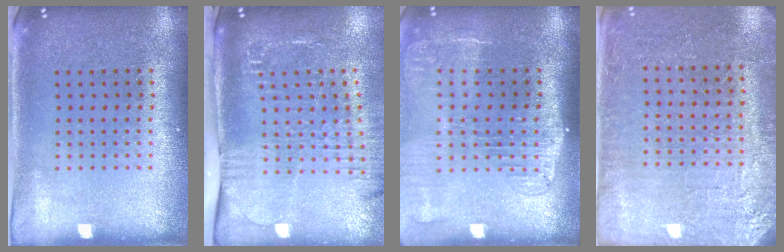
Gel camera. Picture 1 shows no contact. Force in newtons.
{"total": 2.5, "press": 2.1, "slide": 1.3}
{"total": 2.2, "press": 1.8, "slide": 1.2}
{"total": 2.7, "press": 2.7, "slide": 0.4}